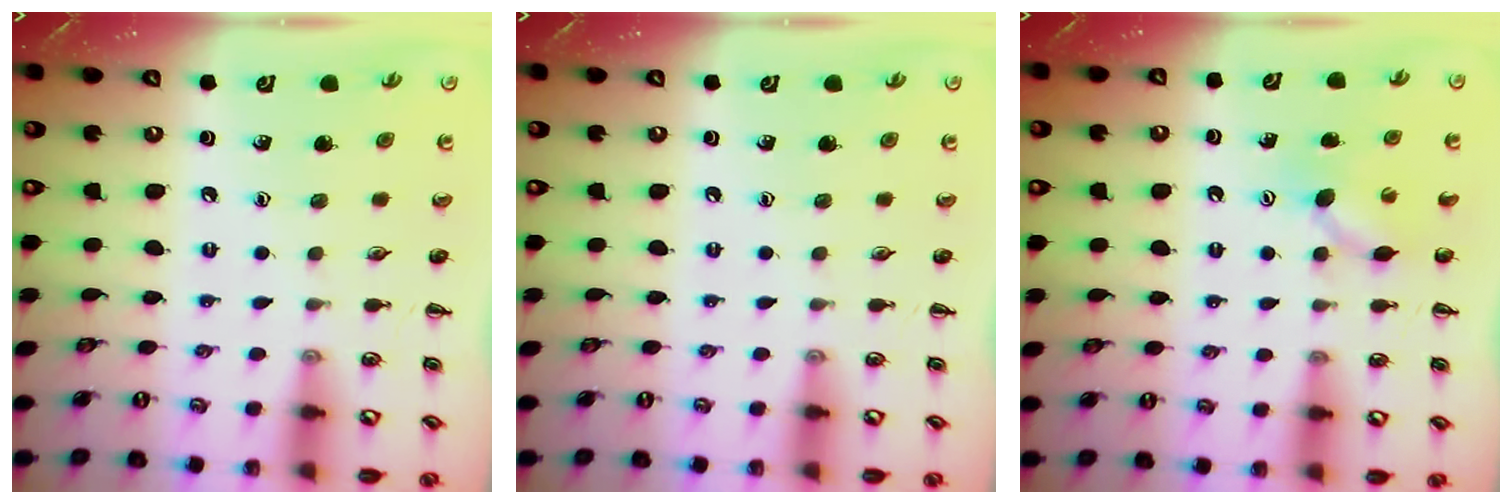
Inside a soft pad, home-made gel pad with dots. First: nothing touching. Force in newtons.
{"total": 0.0}
{"total": 5.3, "press": 5.1, "slide": 1.5}